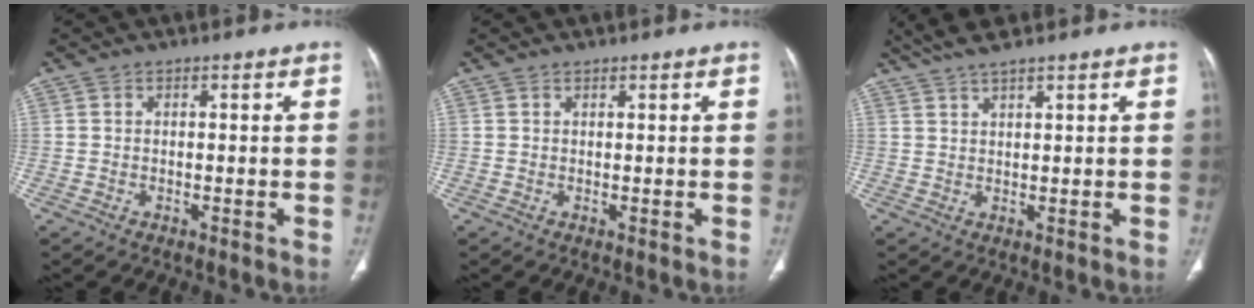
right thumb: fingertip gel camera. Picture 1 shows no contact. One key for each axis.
{"total": 0.5, "fx": 0.5, "fy": 0.1, "fz": 0.1, "tx": -0.006, "ty": -0.005, "tz": 0.009}
{"total": 5.1, "fx": 4.2, "fy": 0.3, "fz": 2.9, "tx": -0.066, "ty": 0.001, "tz": 0.085}